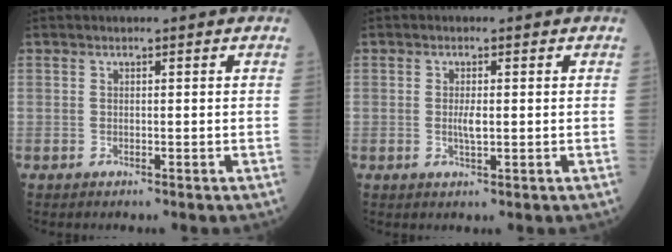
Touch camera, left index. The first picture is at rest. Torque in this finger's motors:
{"motor_torque": [0.17, -0.01, 0.03, 0.02]}